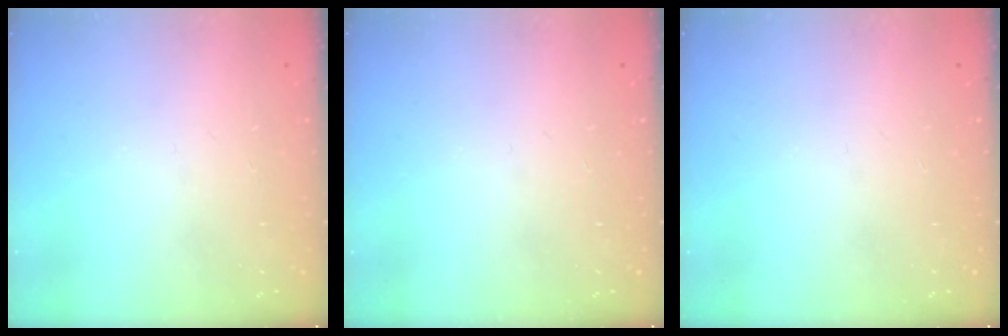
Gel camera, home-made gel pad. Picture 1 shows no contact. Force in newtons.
{"total": 0.0}
{"total": 0.0}